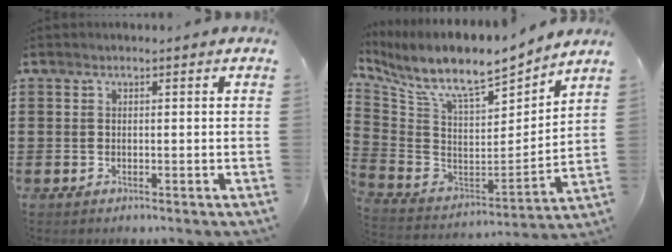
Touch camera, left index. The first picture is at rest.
{"total": 8.6, "force": [7.1, 2.1, 4.5], "torque": [-0.118, -0.058, 0.120]}